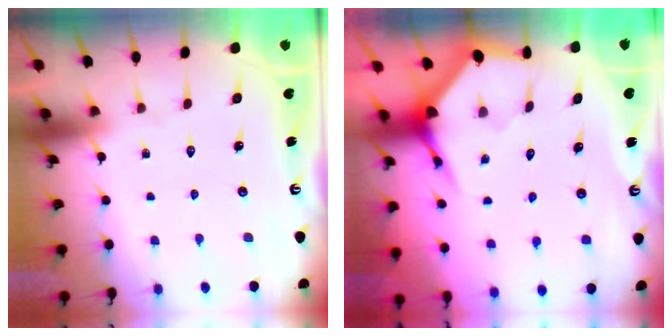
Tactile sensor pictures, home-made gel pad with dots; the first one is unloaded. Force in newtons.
{"total": 4.1, "press": 4.0, "slide": 0.5}